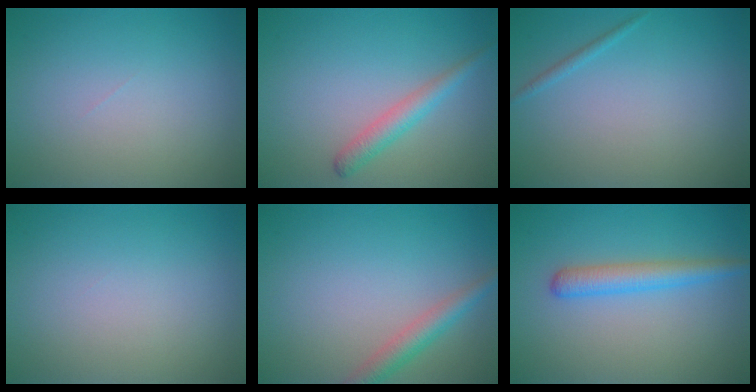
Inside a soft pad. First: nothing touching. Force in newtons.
{"total": 2.3, "press": 2.3, "slide": 0.1}
{"total": 0.6, "press": 0.6, "slide": 0.1}
{"total": 0.0}
{"total": 2.7, "press": 2.7, "slide": 0.1}
{"total": 2.8, "press": 2.8, "slide": 0.1}